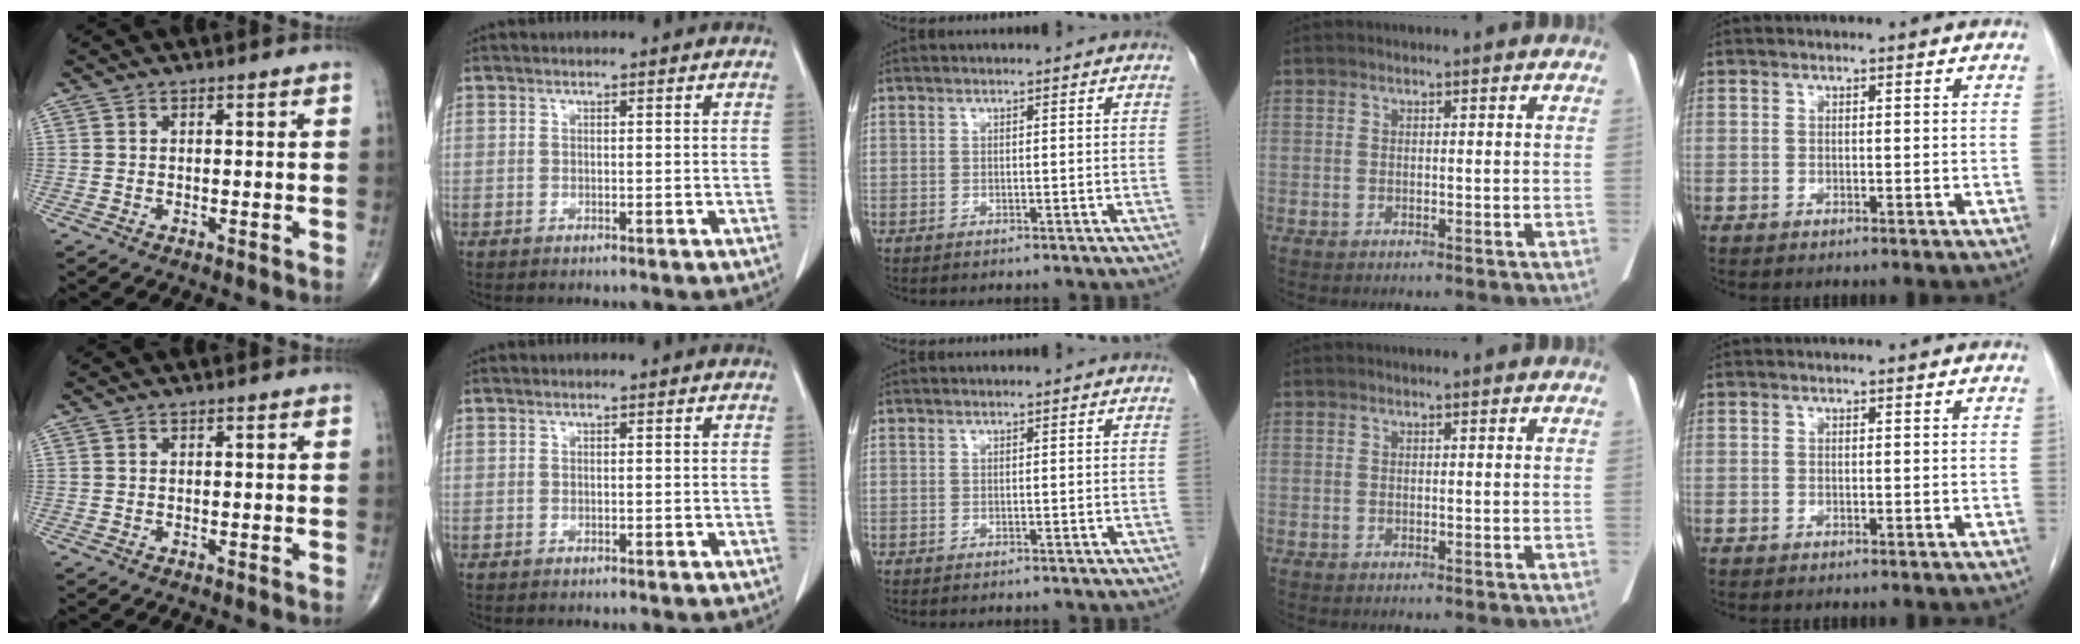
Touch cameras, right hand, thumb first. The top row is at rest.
{}